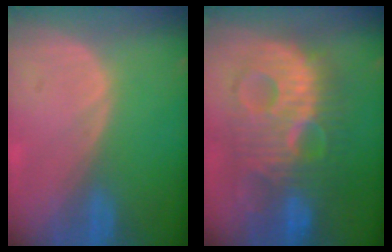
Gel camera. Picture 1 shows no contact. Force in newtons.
{"total": 11.9, "press": 11.9, "slide": 0.7}